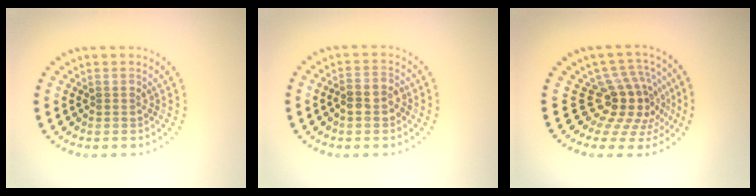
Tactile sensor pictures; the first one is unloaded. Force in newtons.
{"total": 2.2, "press": 2.0, "slide": 0.9}
{"total": 4.8, "press": 3.5, "slide": 3.3}